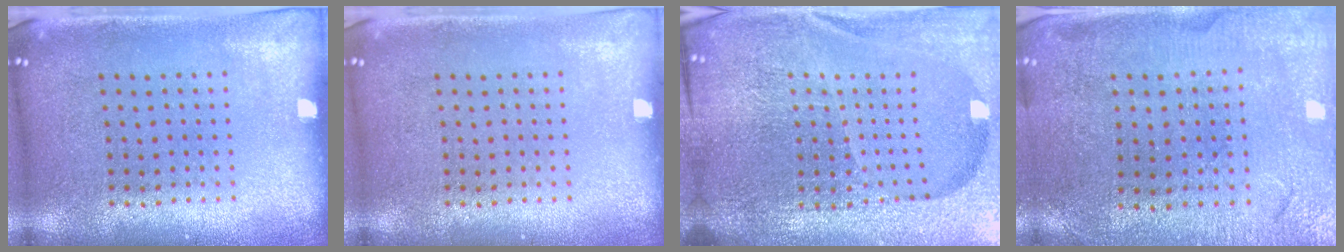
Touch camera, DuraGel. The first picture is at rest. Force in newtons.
{"total": 0.0}
{"total": 7.0, "press": 6.0, "slide": 3.5}
{"total": 1.0, "press": 0.9, "slide": 0.3}